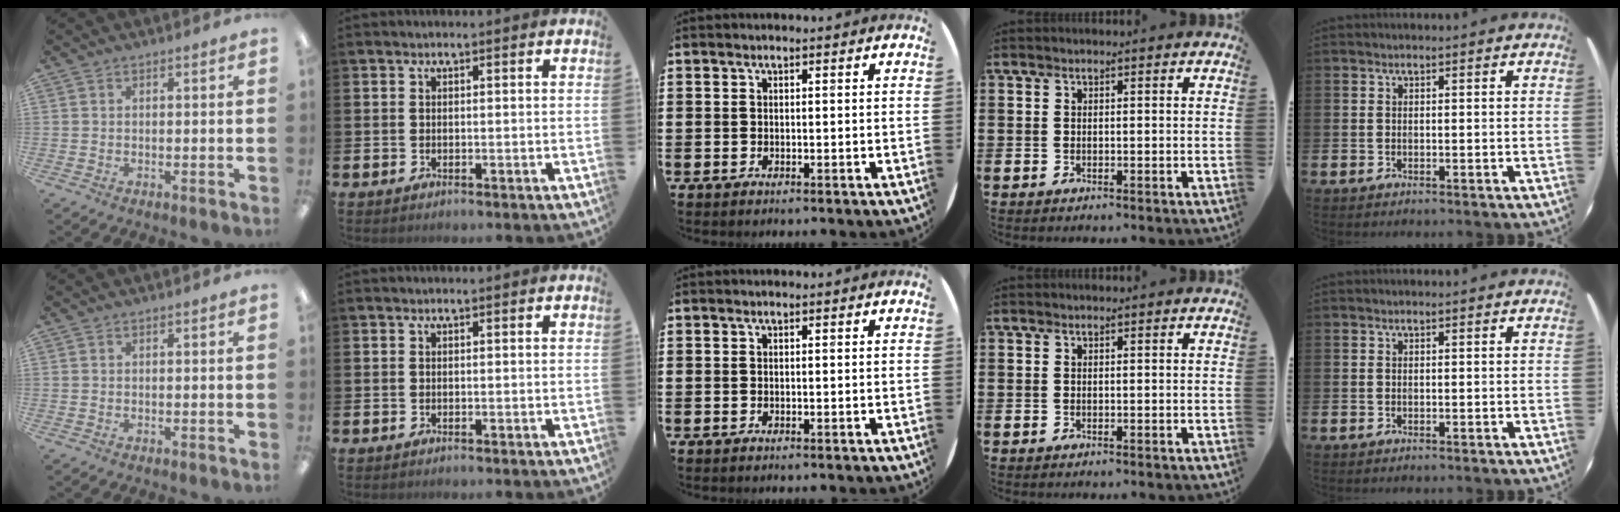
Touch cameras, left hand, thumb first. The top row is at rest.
{}